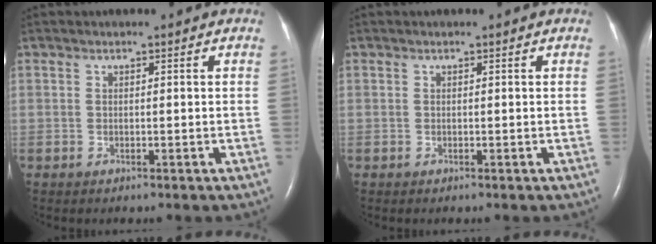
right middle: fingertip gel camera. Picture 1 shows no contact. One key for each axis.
{"total": 0.0}